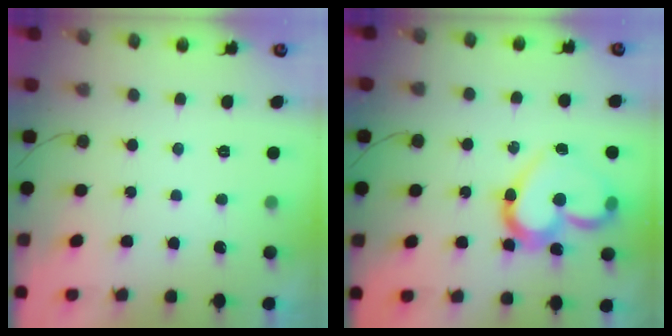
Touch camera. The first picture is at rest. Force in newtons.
{"total": 16.1, "press": 16.1, "slide": 1.4}